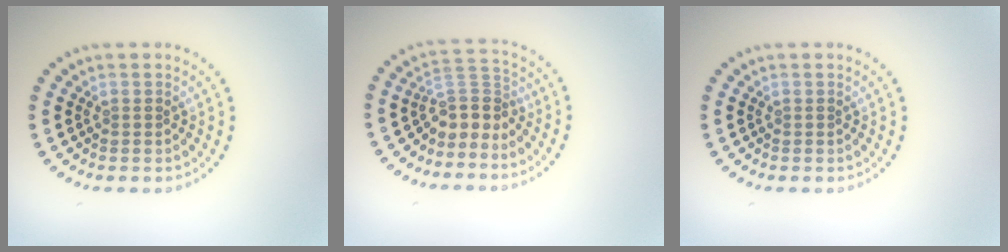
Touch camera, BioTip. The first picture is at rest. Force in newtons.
{"total": 3.0, "press": 2.1, "slide": 2.1}
{"total": 0.0}